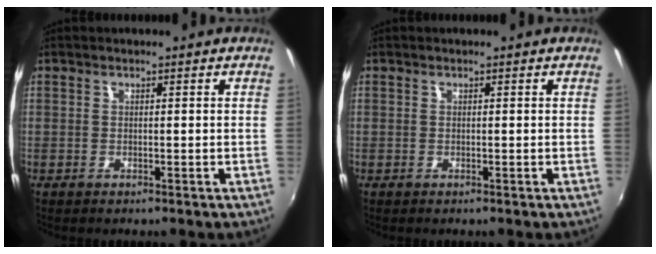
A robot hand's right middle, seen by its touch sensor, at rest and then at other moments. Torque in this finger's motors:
{"motor_torque": [0.00, 0.00, 0.00, 0.00]}